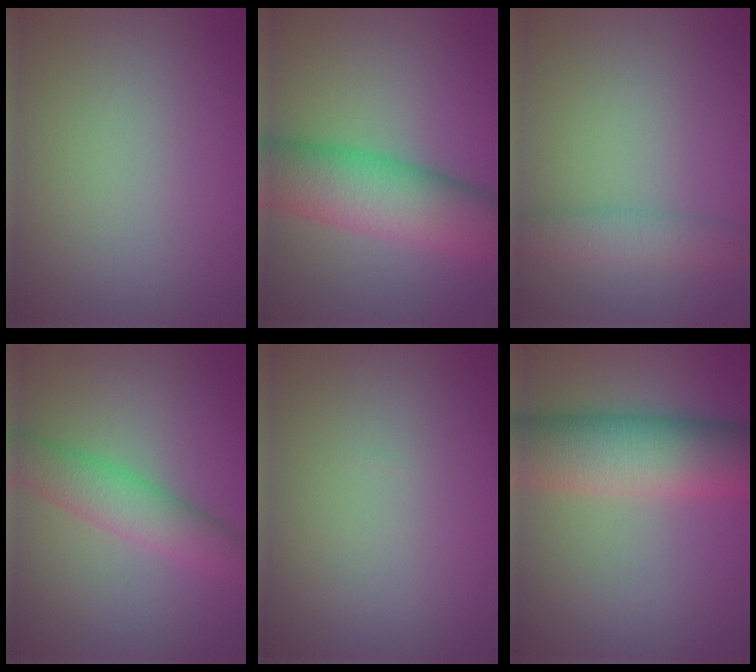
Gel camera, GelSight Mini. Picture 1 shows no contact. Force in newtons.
{"total": 10.1, "press": 10.1, "slide": 0.2}
{"total": 3.0, "press": 3.0, "slide": 0.1}
{"total": 4.8, "press": 4.8, "slide": 0.2}
{"total": 0.0}
{"total": 10.3, "press": 10.3, "slide": 0.5}